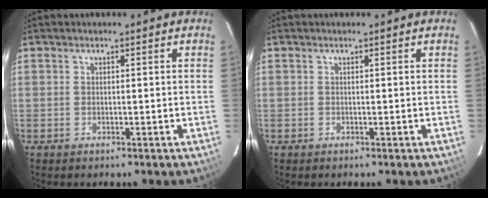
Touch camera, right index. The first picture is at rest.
{"total": 0.0}